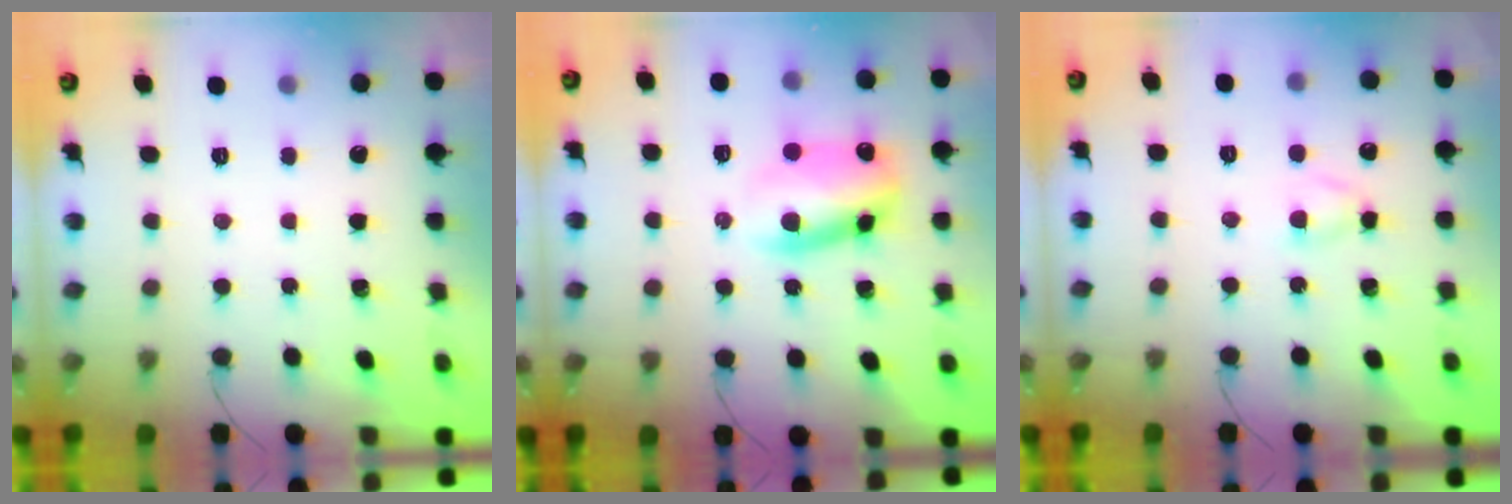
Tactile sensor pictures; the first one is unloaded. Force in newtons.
{"total": 10.3, "press": 10.2, "slide": 1.4}
{"total": 2.8, "press": 2.7, "slide": 0.8}